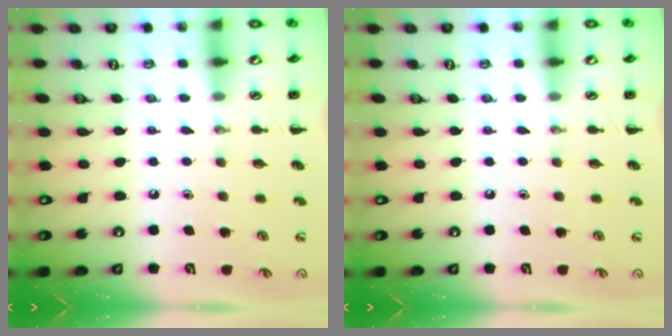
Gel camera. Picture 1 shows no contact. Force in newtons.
{"total": 0.0}